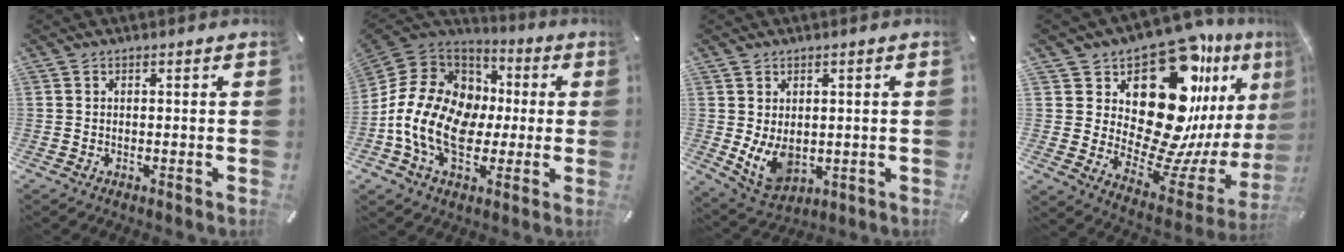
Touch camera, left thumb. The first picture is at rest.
{"total": 15.4, "force": [-2.8, 12.3, 8.9], "torque": [-0.194, 0.013, -0.048]}
{"total": 7.5, "force": [0.2, 5.8, 4.8], "torque": [-0.100, -0.006, 0.006]}
{"total": 24.9, "force": [12.3, 12.3, 17.8], "torque": [-0.278, -0.136, 0.212]}